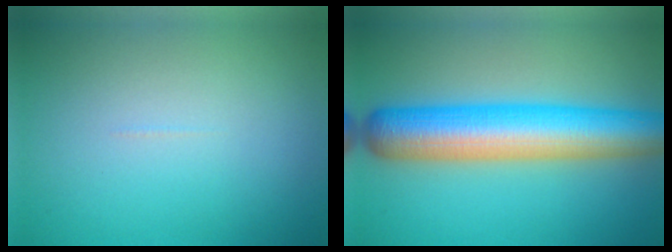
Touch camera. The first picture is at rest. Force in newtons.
{"total": 10.1, "press": 10.1, "slide": 0.3}